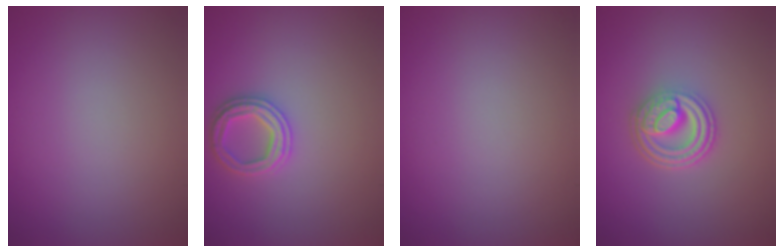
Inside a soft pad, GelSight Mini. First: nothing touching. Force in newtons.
{"total": 2.7, "press": 2.7, "slide": 0.5}
{"total": 0.0}
{"total": 4.9, "press": 3.6, "slide": 3.3}